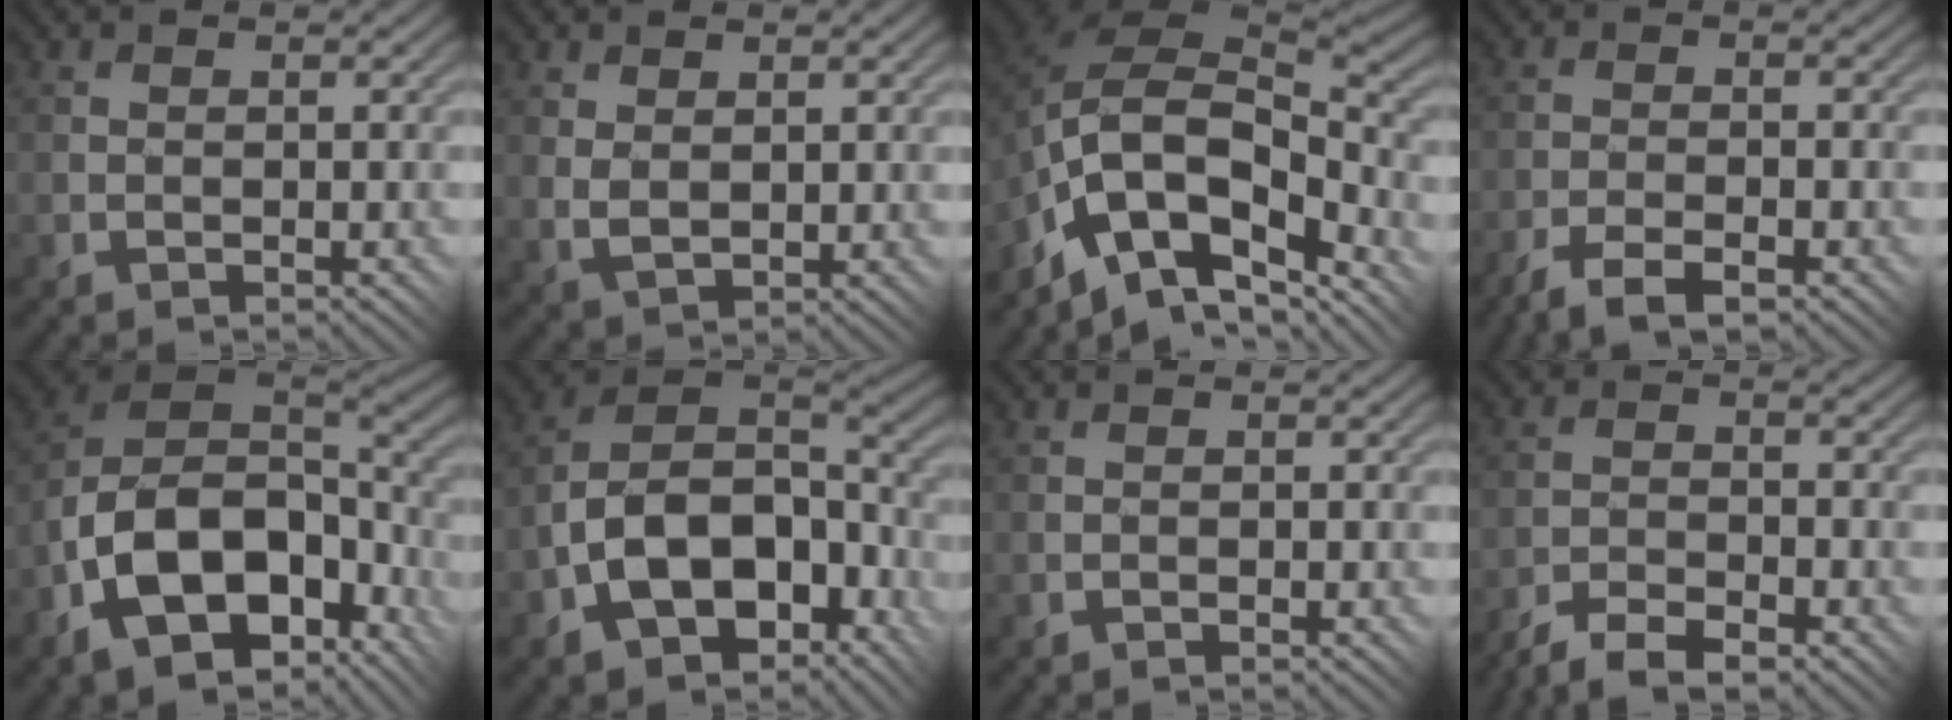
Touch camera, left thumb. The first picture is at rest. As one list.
[{"total": 2.3, "force": [1.1, 1.1, 1.6], "torque": [-0.040, -0.002, 0.027]}, {"total": 11.9, "force": [-6.7, 6.0, 7.8], "torque": [-0.152, -0.005, -0.129]}, {"total": 4.6, "force": [-3.5, 1.1, 2.9], "torque": [-0.049, 0.004, -0.065]}, {"total": 15.8, "force": [-6.5, 9.1, 11.2], "torque": [-0.231, -0.024, -0.108]}, {"total": 13.9, "force": [-5.4, 8.2, 9.9], "torque": [-0.191, -0.020, -0.096]}, {"total": 0.0}, {"total": 5.7, "force": [-4.7, 1.3, 2.8], "torque": [-0.047, -0.001, -0.091]}]